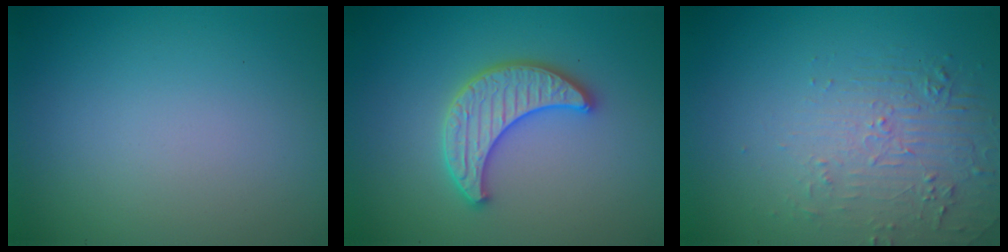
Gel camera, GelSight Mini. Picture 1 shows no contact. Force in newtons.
{"total": 3.8, "press": 3.6, "slide": 1.0}
{"total": 2.2, "press": 1.3, "slide": 1.8}